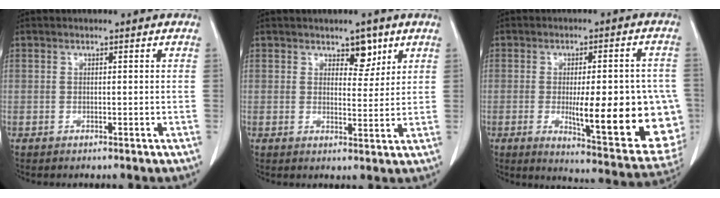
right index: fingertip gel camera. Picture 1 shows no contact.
{"total": 3.7, "force": [2.4, 1.9, 2.1], "torque": [-0.021, -0.004, 0.037]}
{"total": 19.8, "force": [-3.3, 4.3, 19.1], "torque": [-0.177, 0.000, -0.020]}